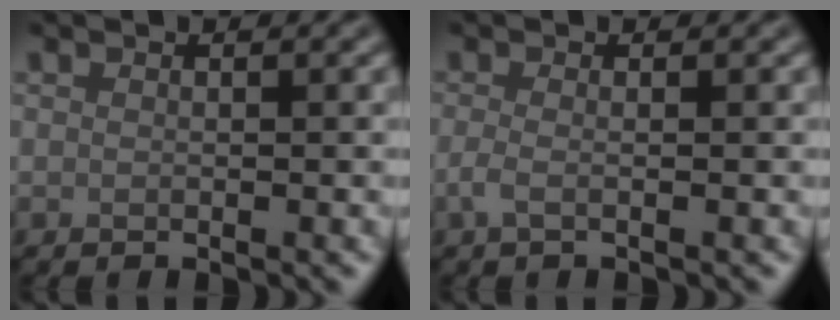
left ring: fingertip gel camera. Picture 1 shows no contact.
{"total": 1.4, "force": [-0.3, 0.5, 1.3], "torque": [-0.027, -0.004, -0.011]}